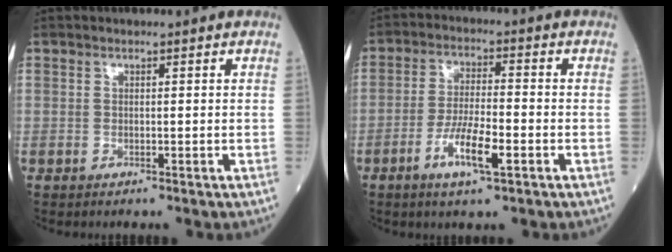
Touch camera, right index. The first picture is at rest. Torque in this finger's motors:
{"motor_torque": [0.27, -0.13, 0.17, 0.07]}